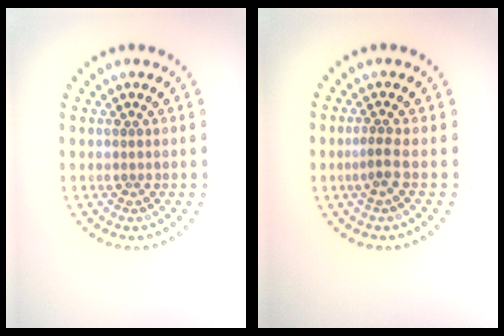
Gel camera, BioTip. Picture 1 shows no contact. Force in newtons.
{"total": 1.4, "press": 1.0, "slide": 1.0}